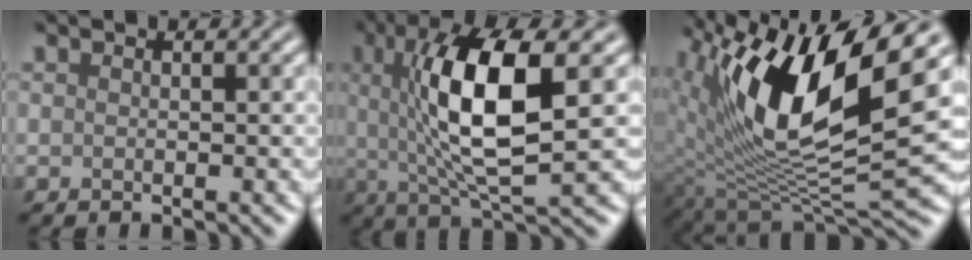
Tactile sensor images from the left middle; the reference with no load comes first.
{"total": 9.4, "force": [1.6, 2.6, 8.9], "torque": [-0.155, 0.000, 0.031]}
{"total": 13.4, "force": [4.7, 4.8, 11.5], "torque": [-0.218, -0.008, 0.089]}